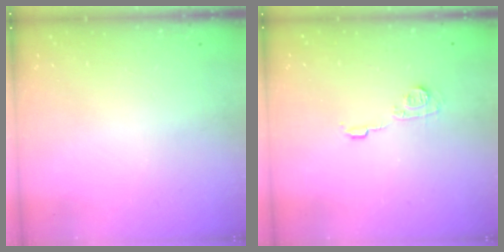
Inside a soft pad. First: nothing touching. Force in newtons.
{"total": 6.2, "press": 6.2, "slide": 0.2}